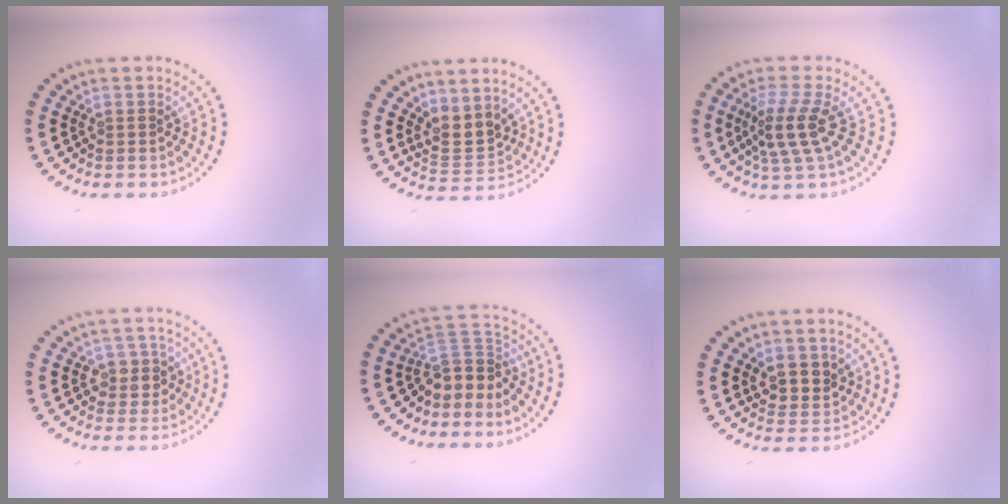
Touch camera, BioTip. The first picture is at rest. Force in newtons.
{"total": 2.8, "press": 2.4, "slide": 1.4}
{"total": 3.6, "press": 3.0, "slide": 1.9}
{"total": 2.5, "press": 2.2, "slide": 1.0}
{"total": 3.3, "press": 2.4, "slide": 2.3}
{"total": 2.7, "press": 2.6, "slide": 1.0}